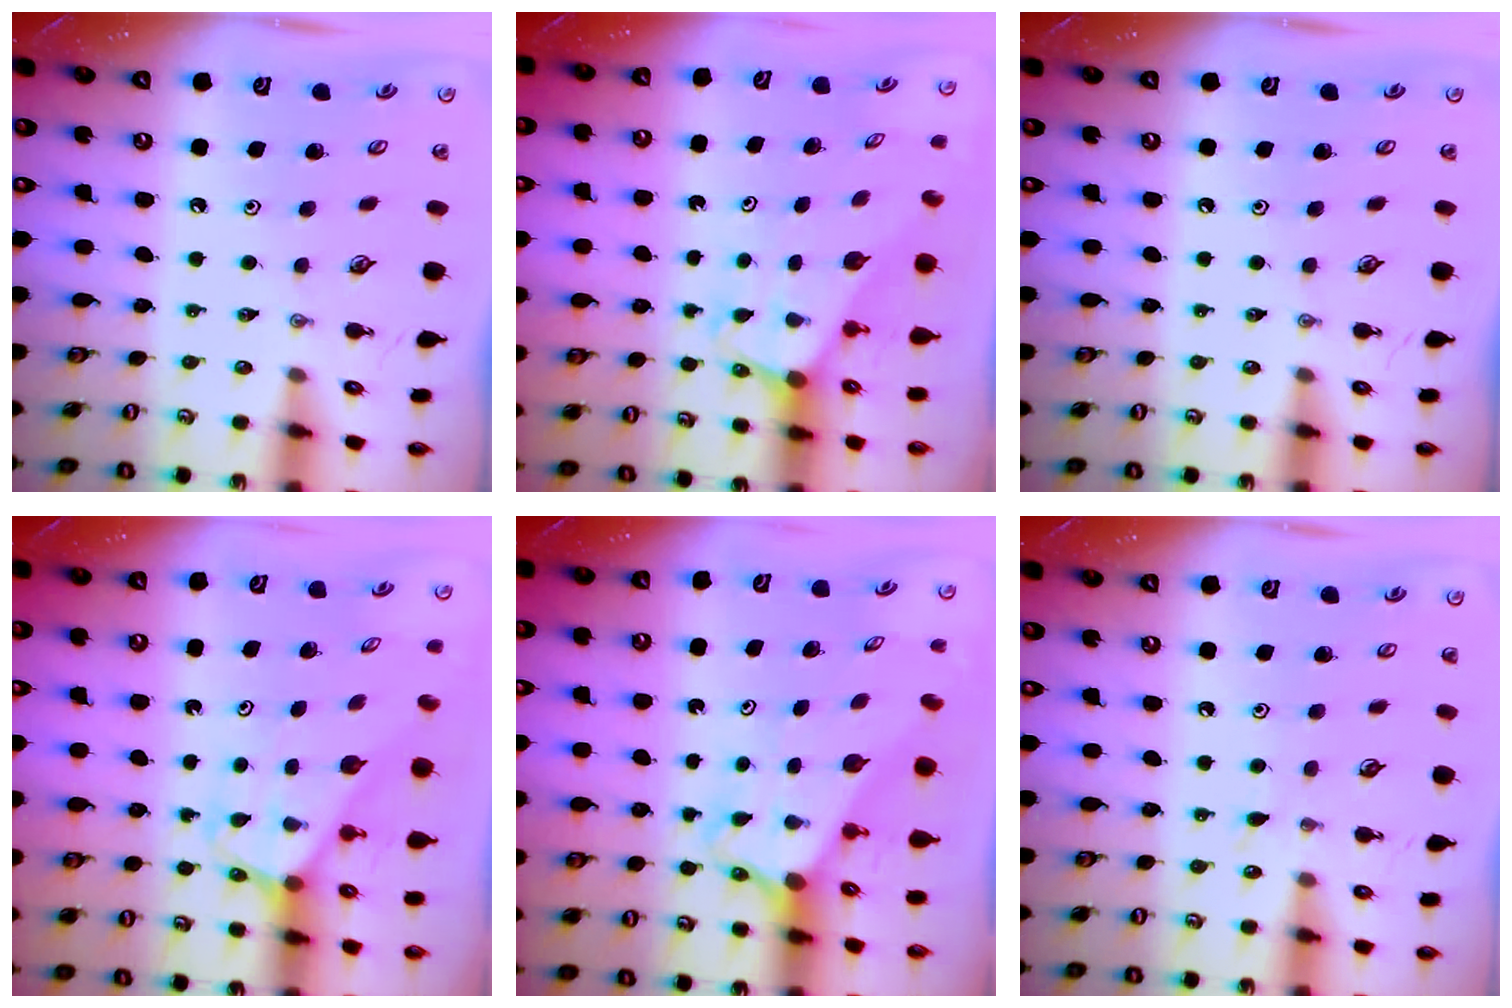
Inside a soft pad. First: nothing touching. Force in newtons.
{"total": 2.1, "press": 2.1, "slide": 0.1}
{"total": 0.0}
{"total": 2.8, "press": 2.8, "slide": 0.1}
{"total": 3.1, "press": 3.1, "slide": 0.2}
{"total": 4.7, "press": 4.7, "slide": 0.4}